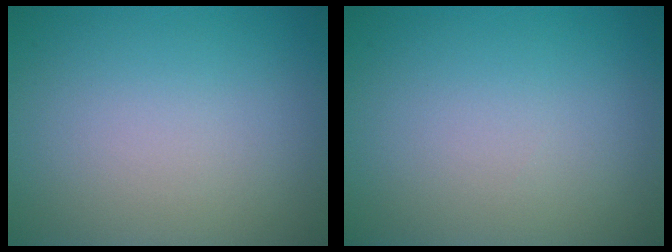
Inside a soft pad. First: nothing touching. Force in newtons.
{"total": 0.0}